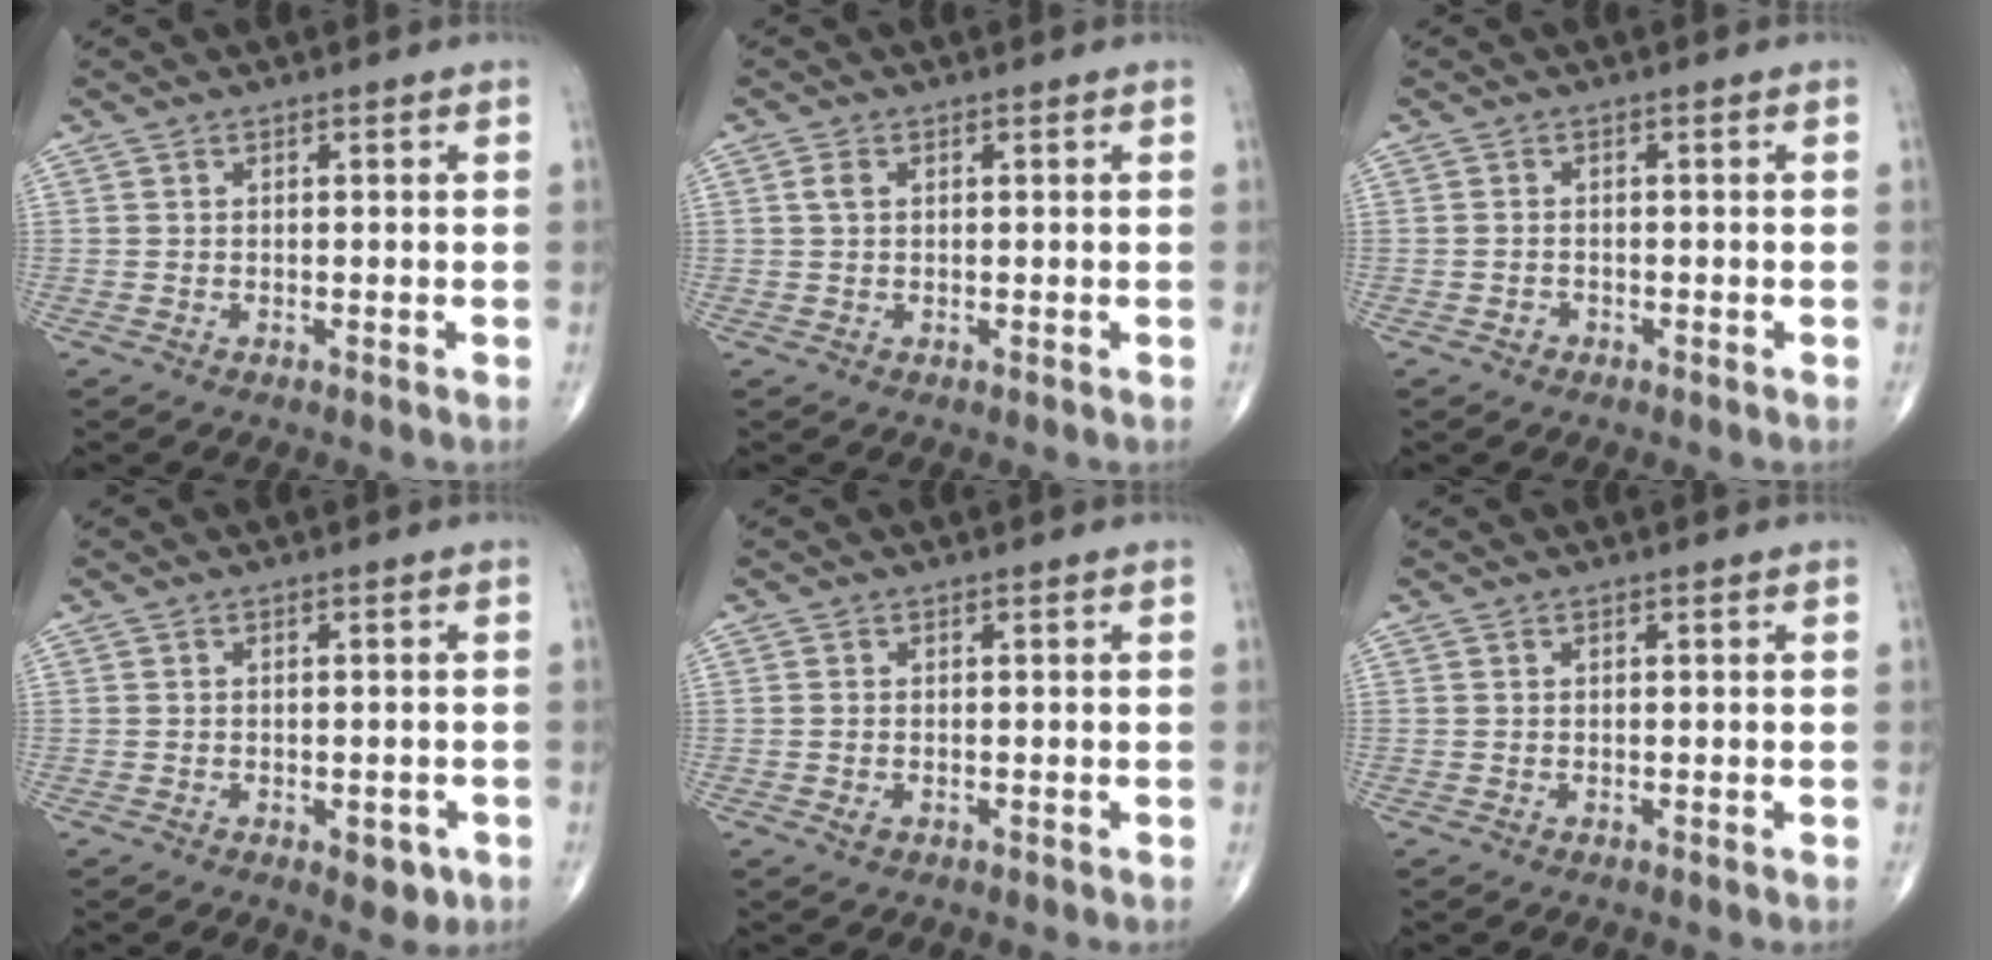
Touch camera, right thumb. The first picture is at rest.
{"total": 1.5, "force": [0.4, 1.0, 1.1], "torque": [-0.024, 0.004, 0.007]}
{"total": 1.0, "force": [-0.6, 0.8, 0.2], "torque": [-0.001, 0.006, -0.012]}
{"total": 3.8, "force": [-1.6, 1.9, 2.9], "torque": [-0.021, 0.003, -0.014]}
{"total": 1.0, "force": [-0.3, 0.6, 0.7], "torque": [-0.016, 0.003, -0.004]}
{"total": 0.0}